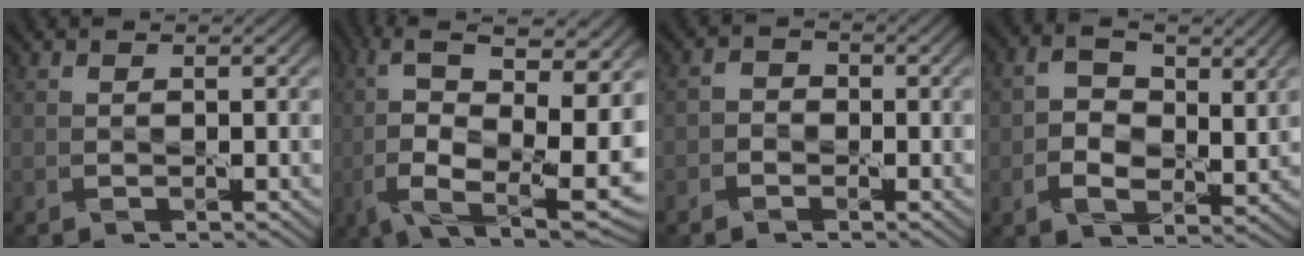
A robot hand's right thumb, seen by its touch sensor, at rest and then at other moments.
{"total": 14.6, "force": [-0.6, 5.5, 13.5], "torque": [-0.278, -0.010, 0.000]}
{"total": 1.4, "force": [-1.0, 1.0, 0.2], "torque": [-0.005, 0.009, -0.029]}
{"total": 6.5, "force": [0.6, 4.2, 4.9], "torque": [-0.101, -0.005, 0.004]}